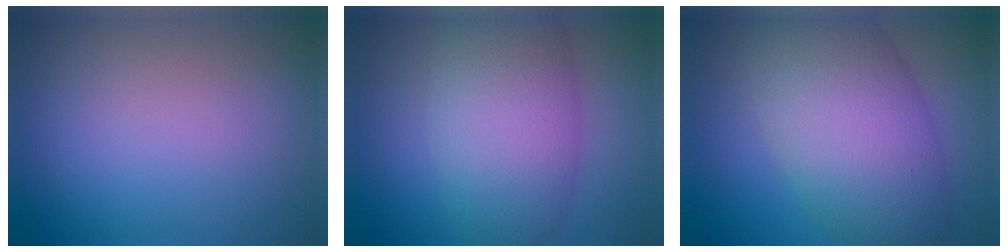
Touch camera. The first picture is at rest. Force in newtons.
{"total": 7.9, "press": 7.9, "slide": 0.4}
{"total": 9.9, "press": 9.9, "slide": 0.5}